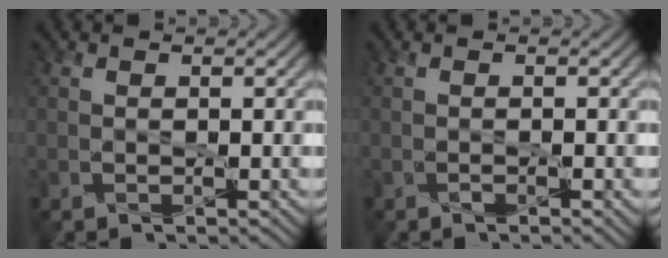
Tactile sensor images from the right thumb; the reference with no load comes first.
{"total": 0.9, "force": [-0.5, 0.1, 0.7], "torque": [-0.011, -0.003, -0.009]}